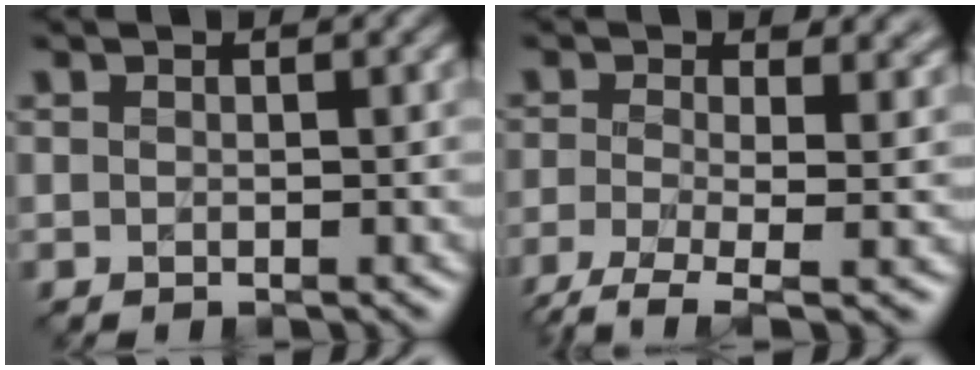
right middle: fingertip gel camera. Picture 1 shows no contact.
{"total": 7.5, "force": [-2.6, 3.2, 6.3], "torque": [-0.113, -0.017, -0.051]}